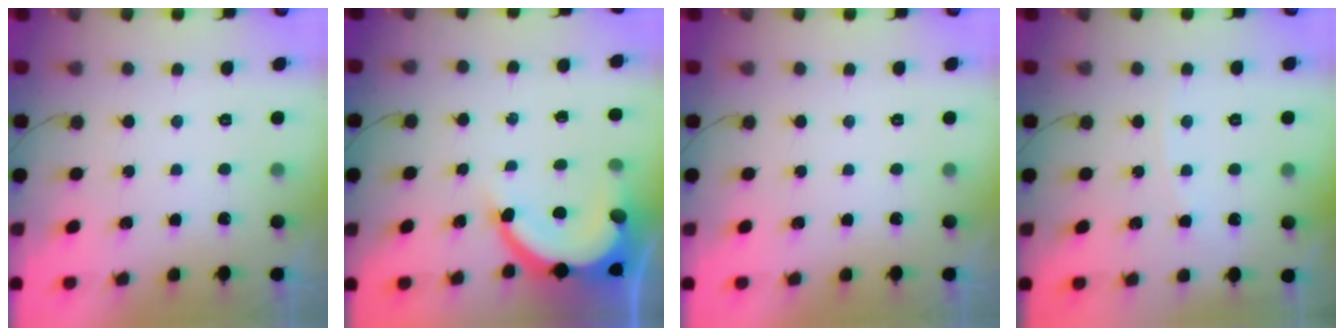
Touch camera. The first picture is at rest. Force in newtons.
{"total": 10.2, "press": 10.1, "slide": 0.9}
{"total": 0.0}
{"total": 2.6, "press": 2.6, "slide": 0.2}